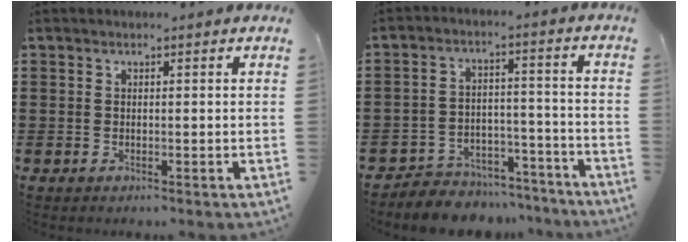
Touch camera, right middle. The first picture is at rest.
{"total": 6.0, "force": [-5.8, 1.5, 0.1], "torque": [0.001, 0.022, -0.119]}